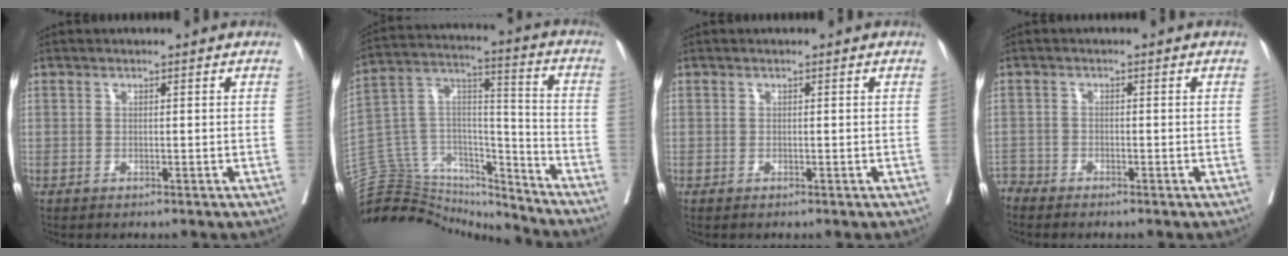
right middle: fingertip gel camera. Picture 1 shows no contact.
{"total": 21.1, "force": [-20.2, 4.9, 3.3], "torque": [-0.073, 0.065, -0.328]}
{"total": 0.0}
{"total": 1.8, "force": [-1.7, 0.3, -0.5], "torque": [0.016, -0.004, -0.037]}